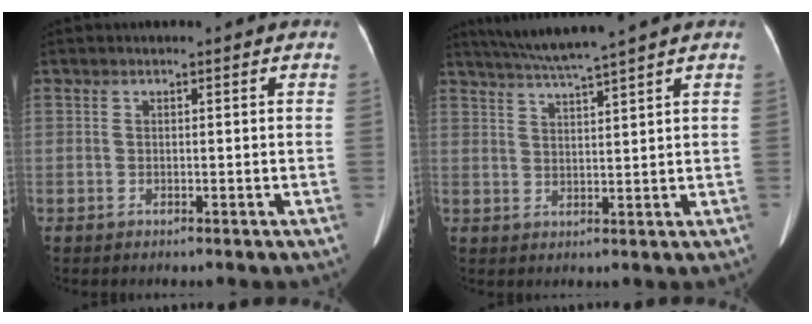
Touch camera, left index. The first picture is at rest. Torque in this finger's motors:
{"motor_torque": [0.43, -0.65, 0.06, 0.08]}